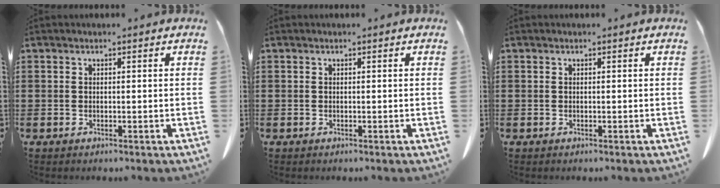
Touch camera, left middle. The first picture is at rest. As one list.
[{"total": 0.0}, {"total": 0.0}]